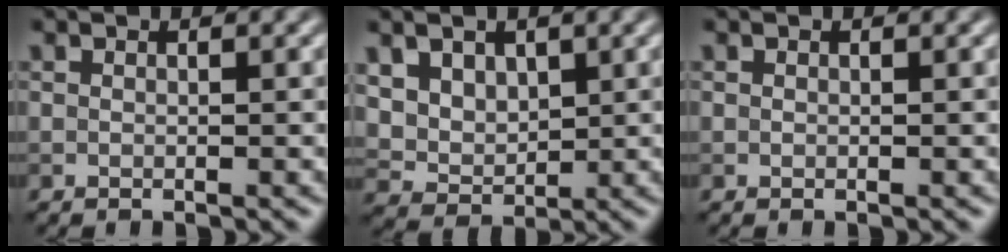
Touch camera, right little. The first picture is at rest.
{"total": 5.8, "force": [2.7, 4.2, 3.0], "torque": [-0.070, 0.011, 0.053]}
{"total": 0.0}